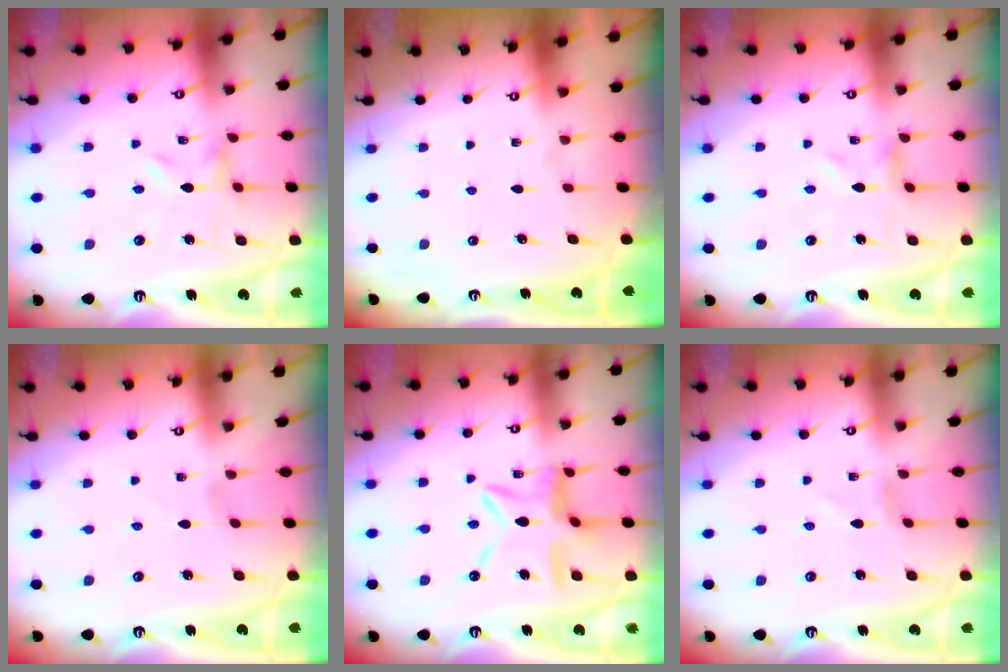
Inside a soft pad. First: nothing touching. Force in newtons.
{"total": 0.0}
{"total": 0.0}
{"total": 1.3, "press": 1.3, "slide": 0.1}
{"total": 13.7, "press": 13.7, "slide": 1.2}
{"total": 0.8, "press": 0.8, "slide": 0.1}